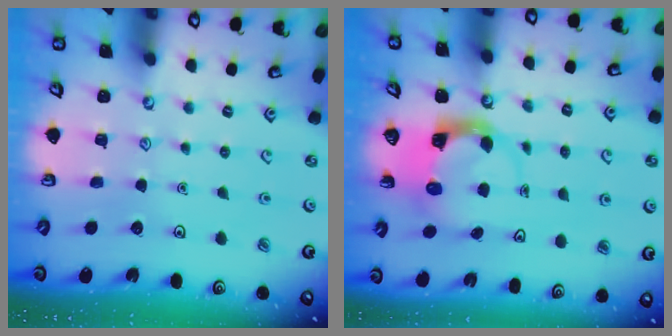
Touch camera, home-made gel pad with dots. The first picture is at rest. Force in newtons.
{"total": 3.8, "press": 3.7, "slide": 0.5}